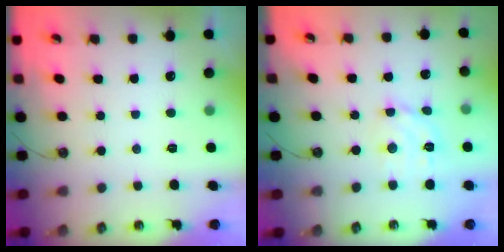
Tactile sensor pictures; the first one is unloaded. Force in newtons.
{"total": 8.2, "press": 8.1, "slide": 1.0}